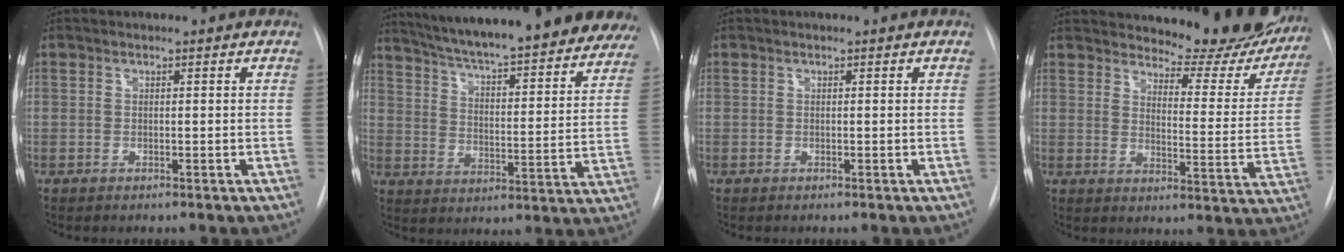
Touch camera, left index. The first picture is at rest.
{"total": 31.8, "force": [27.6, 5.1, 15.0], "torque": [-0.234, -0.062, 0.348]}
{"total": 0.0}
{"total": 18.7, "force": [17.1, 4.8, 5.8], "torque": [-0.056, -0.071, 0.196]}